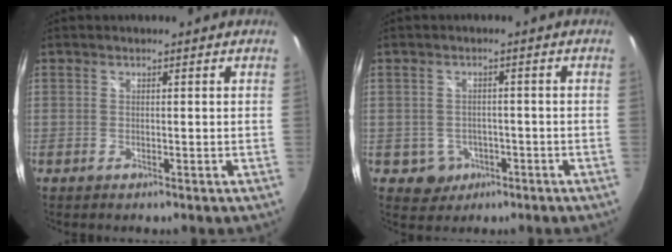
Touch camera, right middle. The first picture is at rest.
{"total": 4.2, "force": [-1.7, 3.8, 0.7], "torque": [-0.026, 0.007, -0.017]}